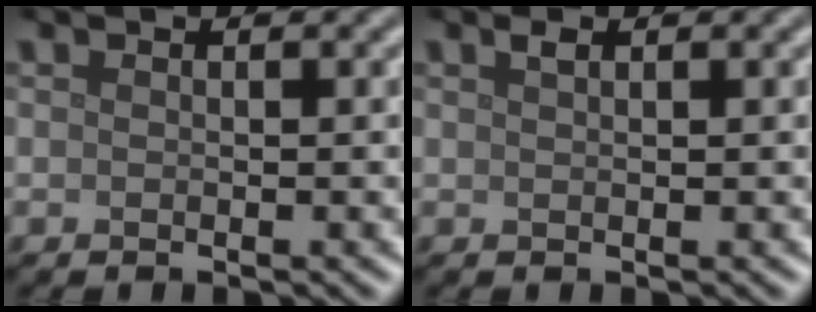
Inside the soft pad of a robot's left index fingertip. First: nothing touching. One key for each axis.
{"total": 0.7, "fx": 0.5, "fy": 0.2, "fz": 0.5, "tx": -0.009, "ty": 0.002, "tz": 0.010}